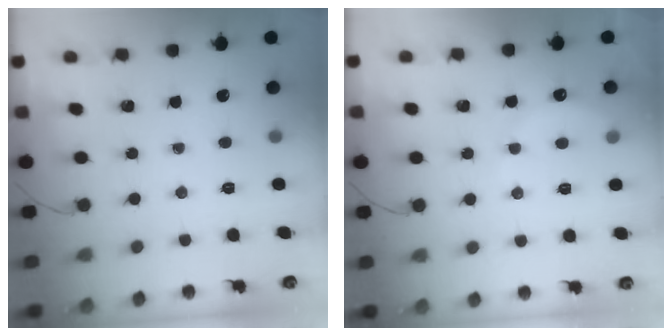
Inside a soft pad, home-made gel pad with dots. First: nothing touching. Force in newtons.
{"total": 6.4, "press": 6.3, "slide": 1.2}